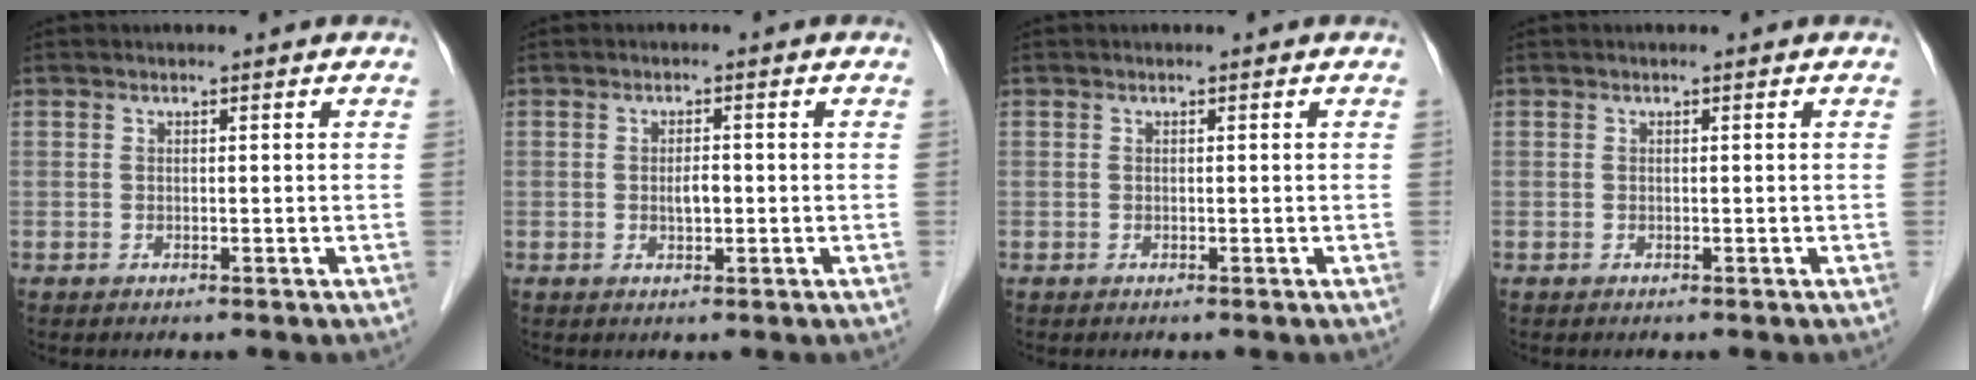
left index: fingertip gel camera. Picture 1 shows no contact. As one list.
[{"total": 2.0, "force": [-0.3, 0.8, 1.8], "torque": [-0.032, 0.001, -0.004]}, {"total": 0.0}, {"total": 0.0}]